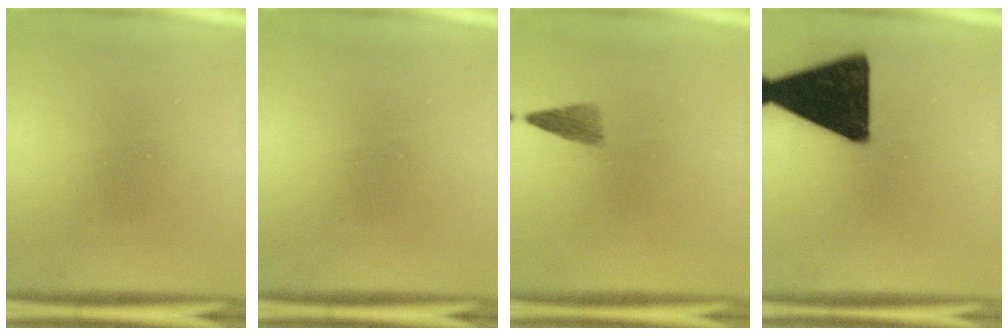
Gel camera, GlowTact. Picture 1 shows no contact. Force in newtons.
{"total": 0.0}
{"total": 2.2}
{"total": 18.4}